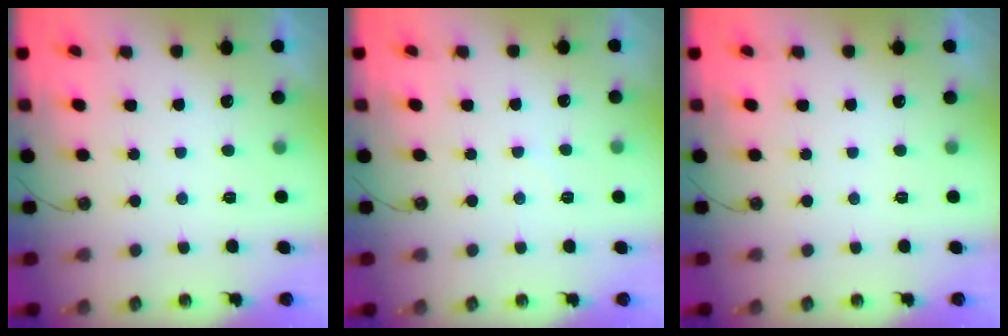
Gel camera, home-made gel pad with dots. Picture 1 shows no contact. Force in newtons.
{"total": 4.6, "press": 4.6, "slide": 0.5}
{"total": 0.0}